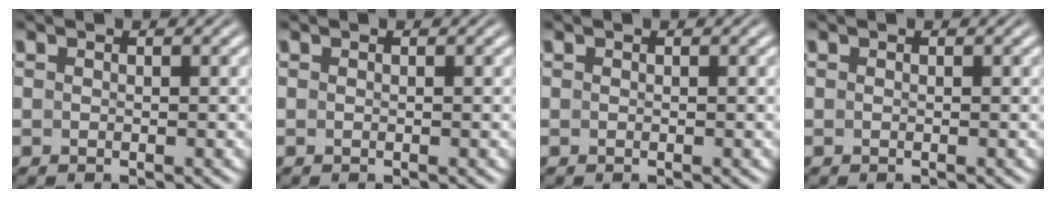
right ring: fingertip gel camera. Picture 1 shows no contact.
{"total": 0.0}
{"total": 0.0}
{"total": 0.0}